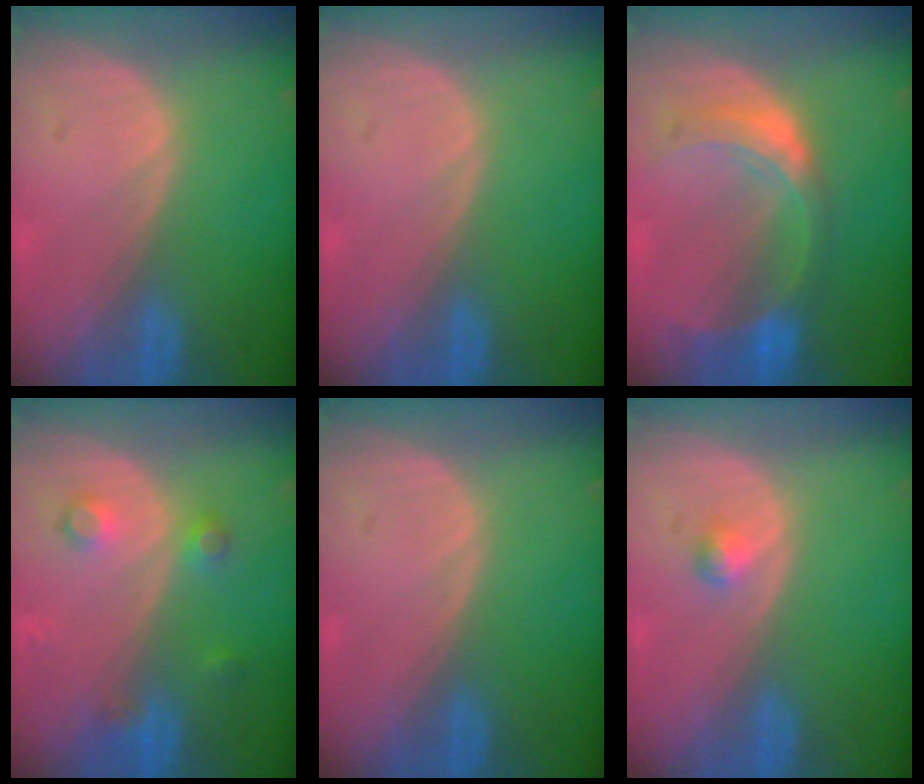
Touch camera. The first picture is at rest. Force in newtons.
{"total": 0.0}
{"total": 7.8, "press": 6.9, "slide": 3.7}
{"total": 3.7, "press": 3.4, "slide": 1.6}
{"total": 0.0}
{"total": 1.3, "press": 1.2, "slide": 0.1}